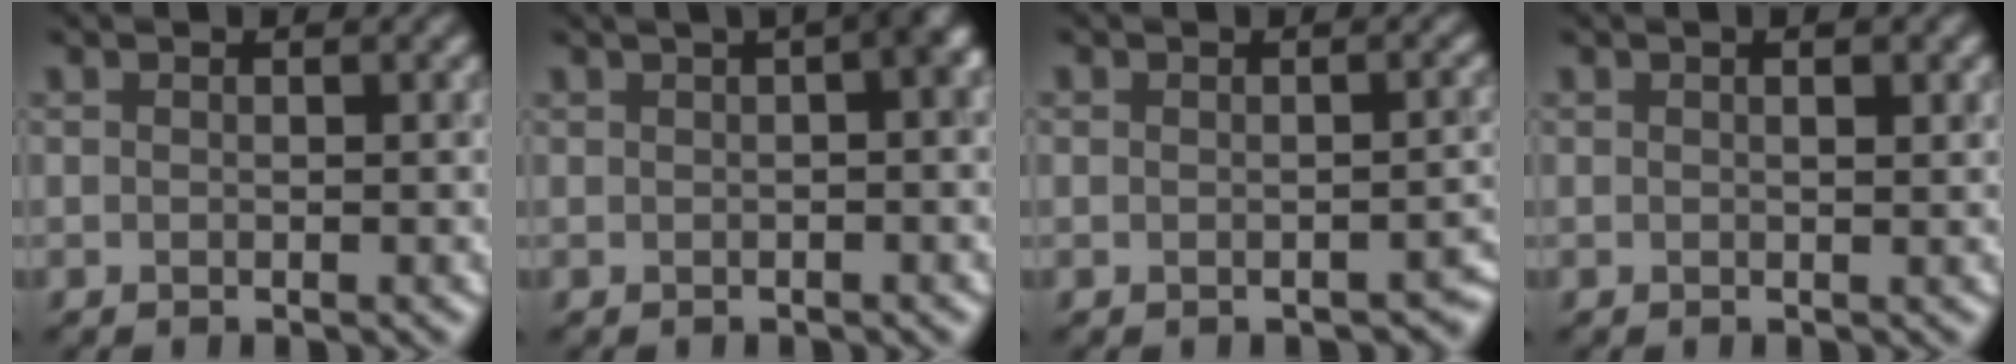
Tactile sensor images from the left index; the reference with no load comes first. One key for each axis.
{"total": 6.6, "fx": 2.0, "fy": 2.8, "fz": 5.7, "tx": -0.027, "ty": 0.038, "tz": 0.005}
{"total": 1.9, "fx": -1.1, "fy": 1.3, "fz": 0.8, "tx": -0.002, "ty": -0.011, "tz": -0.013}
{"total": 1.5, "fx": 0.8, "fy": 0.4, "fz": 1.2, "tx": -0.005, "ty": -0.002, "tz": 0.003}